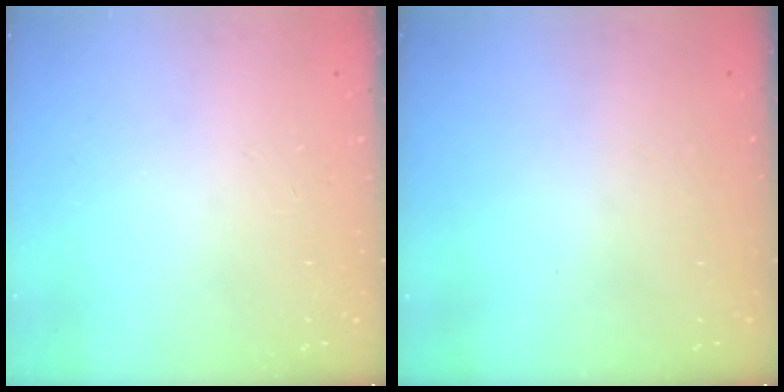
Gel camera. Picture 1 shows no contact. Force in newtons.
{"total": 0.7, "press": 0.4, "slide": 0.5}